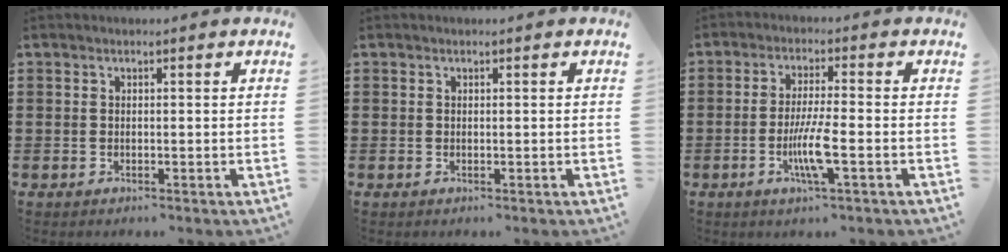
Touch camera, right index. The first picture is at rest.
{"total": 0.0}
{"total": 6.5, "force": [-2.1, 0.7, 6.1], "torque": [-0.121, -0.014, -0.041]}